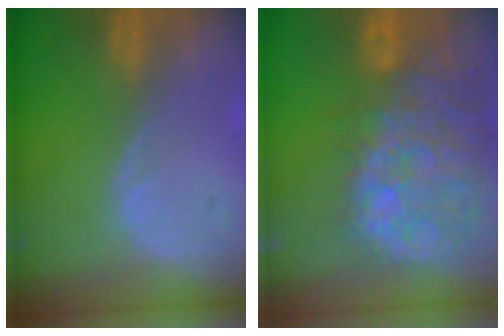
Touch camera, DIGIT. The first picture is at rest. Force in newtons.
{"total": 14.1, "press": 11.6, "slide": 8.0}